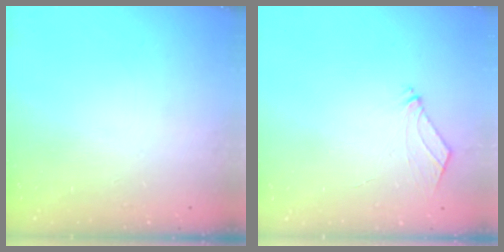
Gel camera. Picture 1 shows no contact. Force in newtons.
{"total": 4.7, "press": 4.7, "slide": 0.5}